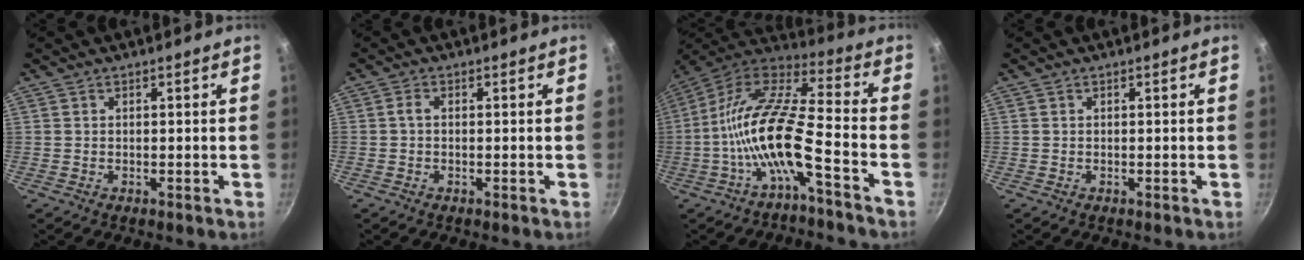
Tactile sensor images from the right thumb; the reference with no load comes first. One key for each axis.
{"total": 1.6, "fx": -0.1, "fy": 0.5, "fz": 1.5, "tx": -0.042, "ty": 0.006, "tz": -0.005}
{"total": 15.8, "fx": -5.9, "fy": 4.0, "fz": 14.1, "tx": -0.269, "ty": 0.055, "tz": -0.126}
{"total": 0.0}